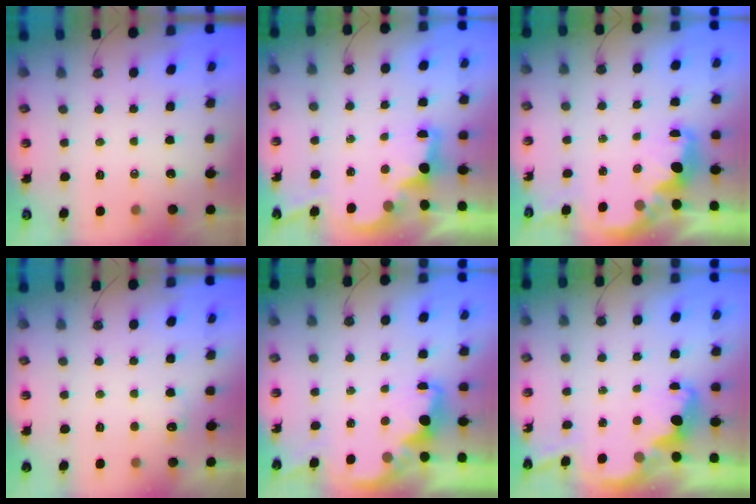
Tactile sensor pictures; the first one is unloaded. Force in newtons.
{"total": 2.5, "press": 2.4, "slide": 0.9}
{"total": 2.7, "press": 2.6, "slide": 0.6}
{"total": 5.4, "press": 5.3, "slide": 1.3}
{"total": 2.0, "press": 1.9, "slide": 0.7}
{"total": 4.1, "press": 4.0, "slide": 0.7}